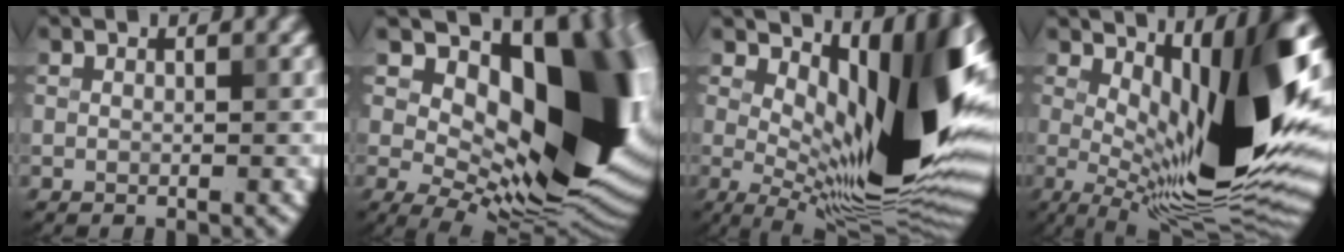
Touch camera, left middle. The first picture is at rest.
{"total": 18.9, "force": [4.3, 10.1, 15.4], "torque": [-0.167, 0.009, 0.071]}
{"total": 14.7, "force": [3.5, 5.3, 13.2], "torque": [-0.171, -0.015, 0.060]}
{"total": 16.0, "force": [3.0, 4.6, 15.1], "torque": [-0.220, -0.012, 0.059]}